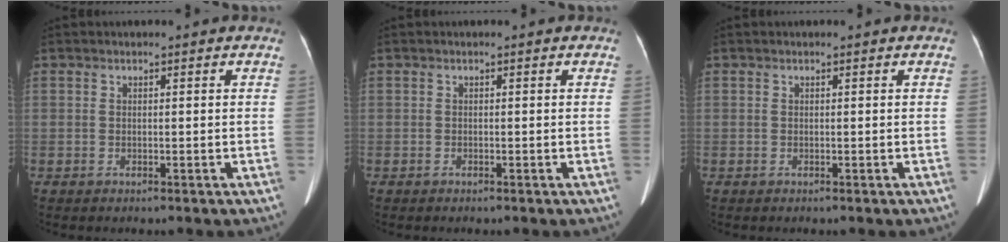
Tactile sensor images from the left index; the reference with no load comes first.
{"total": 0.0}
{"total": 0.0}